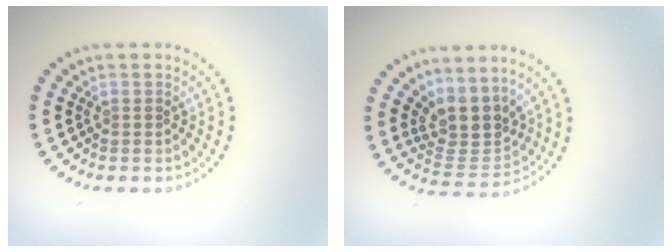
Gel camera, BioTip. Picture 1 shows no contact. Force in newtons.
{"total": 4.0, "press": 3.1, "slide": 2.6}